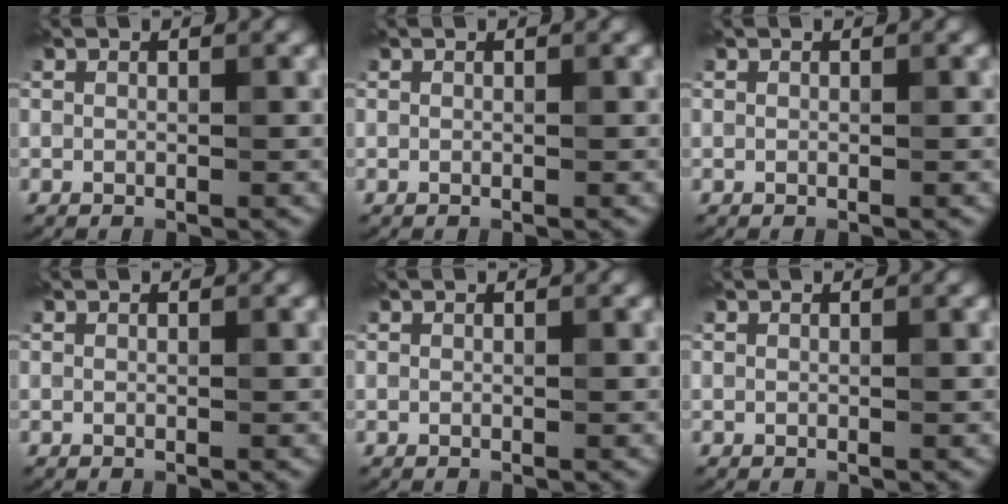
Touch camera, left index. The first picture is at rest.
{"total": 0.0}
{"total": 0.0}
{"total": 0.0}
{"total": 0.0}
{"total": 0.0}